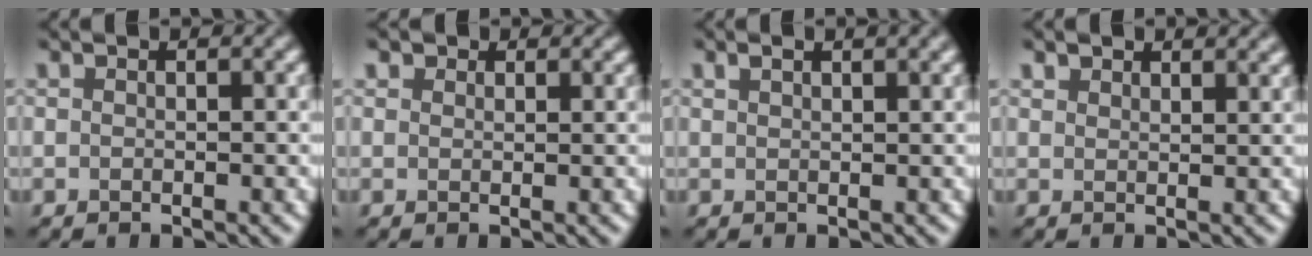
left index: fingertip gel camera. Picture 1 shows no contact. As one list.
[{"total": 1.6, "force": [1.3, 0.9, 0.4], "torque": [-0.015, -0.007, 0.023]}, {"total": 1.8, "force": [1.3, 0.3, 1.2], "torque": [-0.021, 0.007, 0.026]}, {"total": 2.3, "force": [2.1, 0.8, 0.4], "torque": [-0.019, 0.004, 0.032]}]